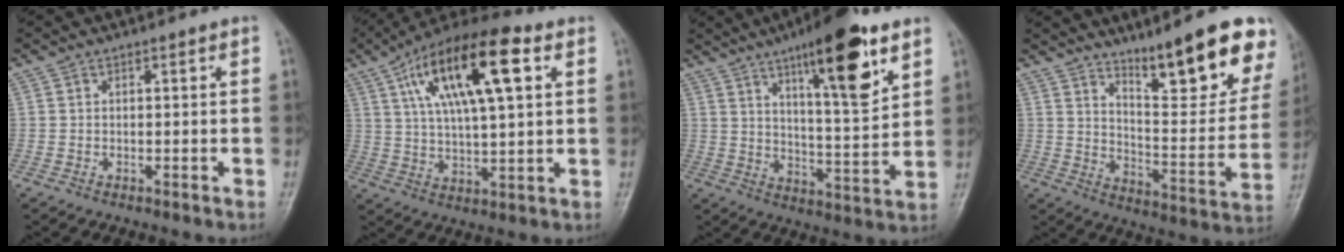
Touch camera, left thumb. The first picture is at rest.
{"total": 19.4, "force": [7.2, 6.8, 16.7], "torque": [-0.280, 0.003, 0.118]}
{"total": 17.2, "force": [9.6, 4.2, 13.7], "torque": [-0.185, -0.049, 0.151]}
{"total": 19.5, "force": [12.6, 4.8, 14.0], "torque": [-0.150, -0.075, 0.193]}